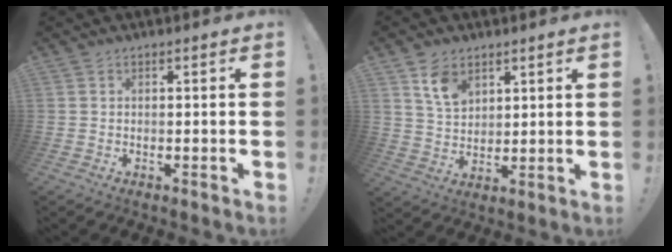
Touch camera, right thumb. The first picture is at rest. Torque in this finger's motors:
{"motor_torque": [0.10, -0.04, 0.08, -0.04, -0.04]}